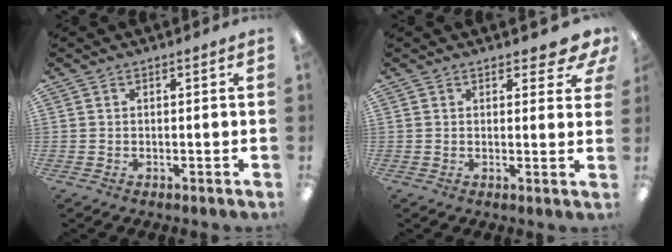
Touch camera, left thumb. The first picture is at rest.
{"total": 4.2, "force": [3.0, 2.0, 2.2], "torque": [-0.017, -0.014, 0.049]}